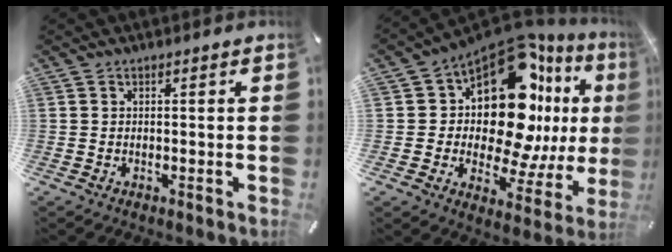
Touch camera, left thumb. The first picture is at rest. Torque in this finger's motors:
{"motor_torque": [0.66, 2.61, 2.46, -0.31, 0.16]}